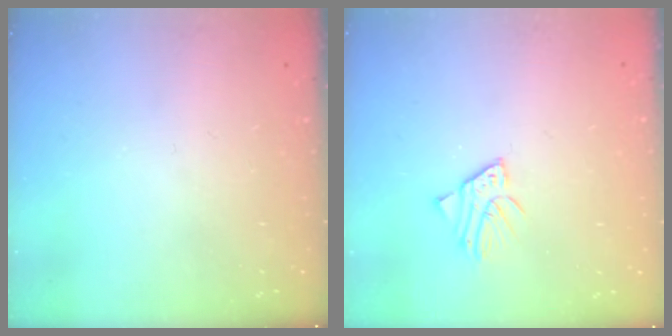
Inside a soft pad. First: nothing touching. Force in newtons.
{"total": 2.8, "press": 2.8, "slide": 0.3}